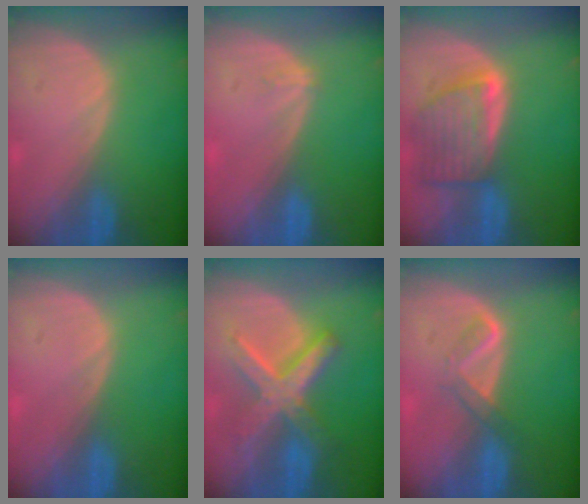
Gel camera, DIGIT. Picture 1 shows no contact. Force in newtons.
{"total": 0.9, "press": 0.6, "slide": 0.6}
{"total": 7.9, "press": 7.1, "slide": 3.4}
{"total": 0.0}
{"total": 8.2, "press": 8.2, "slide": 0.7}
{"total": 3.2, "press": 3.1, "slide": 0.7}